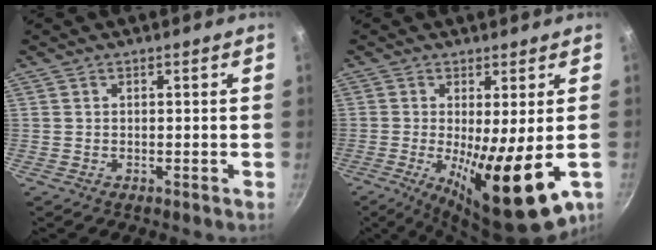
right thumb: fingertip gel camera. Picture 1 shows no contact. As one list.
[{"total": 15.0, "force": [-2.9, 3.7, 14.3], "torque": [-0.227, -0.018, -0.033]}]